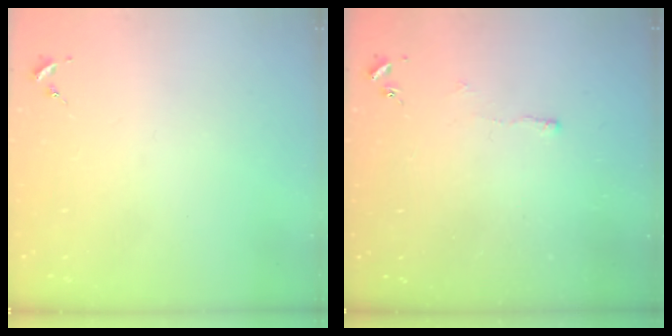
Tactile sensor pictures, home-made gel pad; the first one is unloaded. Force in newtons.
{"total": 2.8, "press": 2.8, "slide": 0.6}